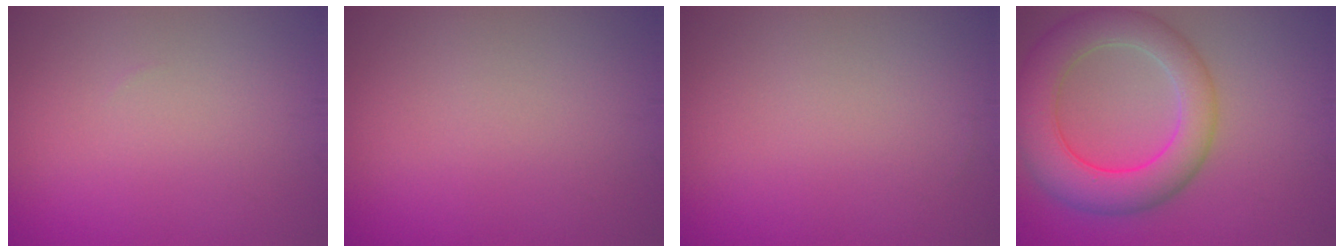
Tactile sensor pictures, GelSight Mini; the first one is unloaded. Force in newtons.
{"total": 0.0}
{"total": 0.0}
{"total": 7.6, "press": 7.6, "slide": 0.3}